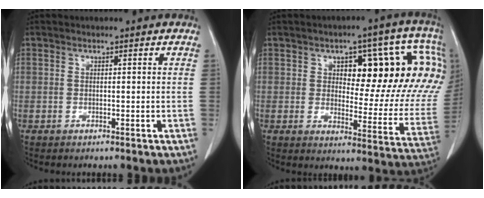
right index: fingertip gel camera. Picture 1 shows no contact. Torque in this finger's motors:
{"motor_torque": [1.17, 0.97, 0.35, 0.08]}